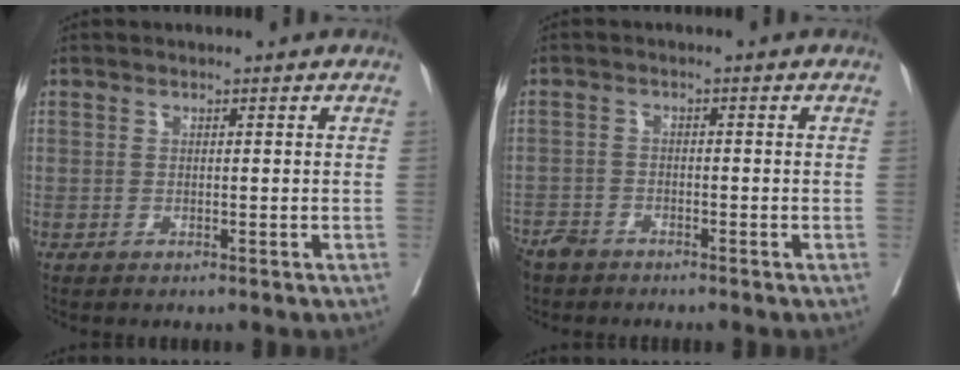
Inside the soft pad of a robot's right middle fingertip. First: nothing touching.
{"total": 3.6, "force": [-3.2, 1.6, 0.8], "torque": [-0.016, -0.003, -0.062]}